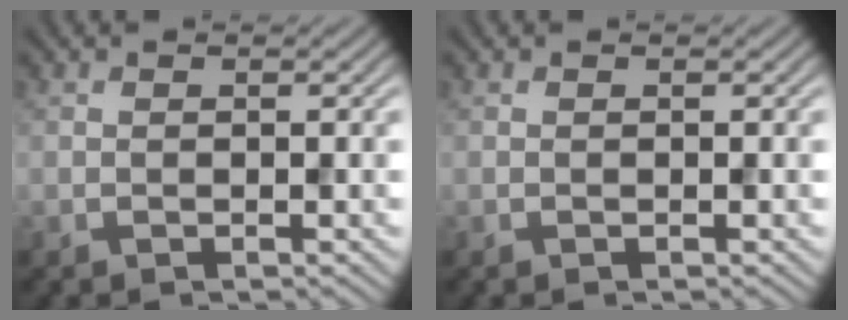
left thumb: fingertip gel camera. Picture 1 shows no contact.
{"total": 0.0}